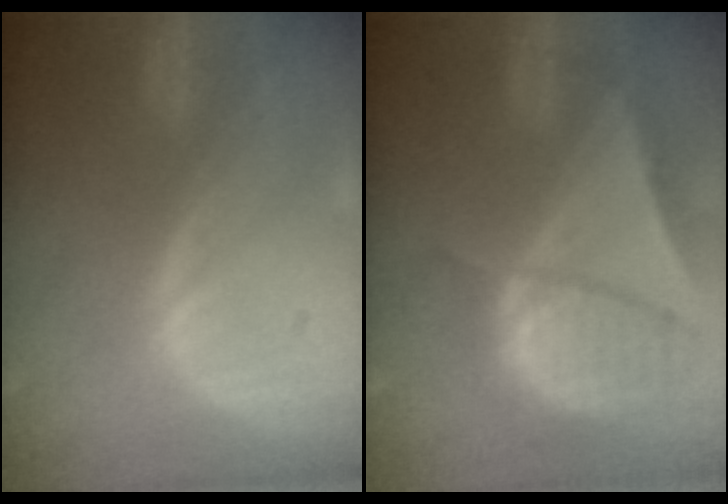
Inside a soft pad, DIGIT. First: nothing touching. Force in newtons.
{"total": 9.5, "press": 8.1, "slide": 4.9}